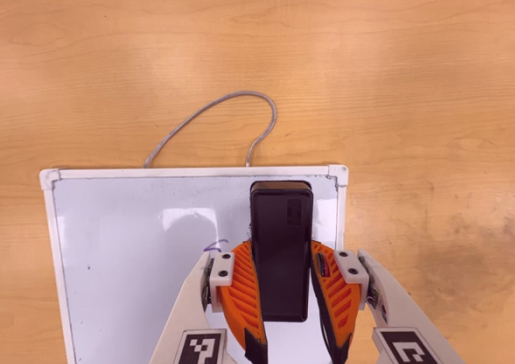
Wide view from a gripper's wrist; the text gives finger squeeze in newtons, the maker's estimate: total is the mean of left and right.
{"total": 9.5, "left": 6.6, "right": 12.4}